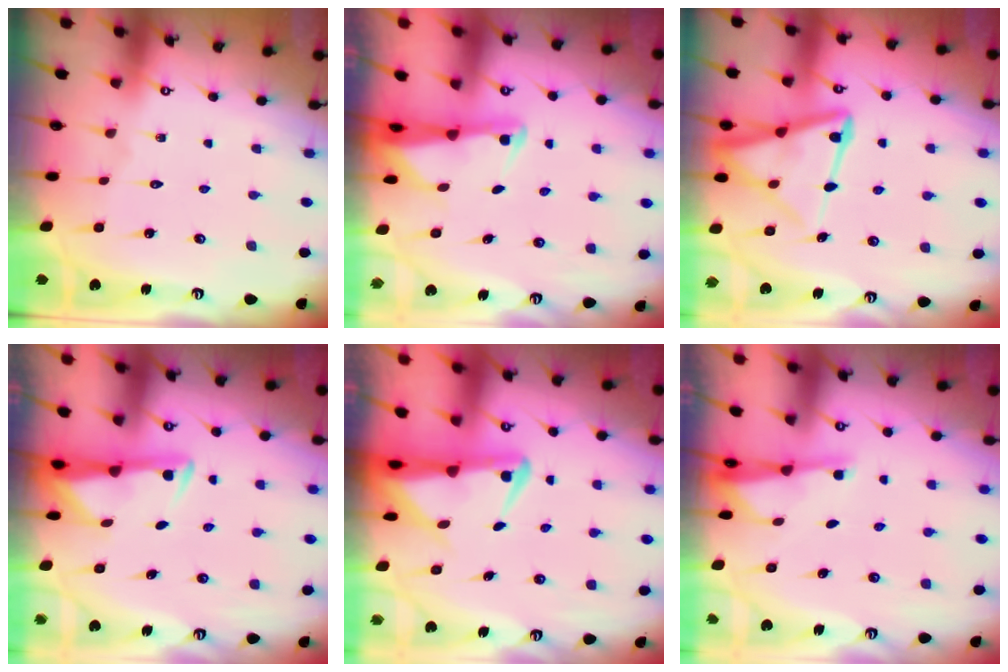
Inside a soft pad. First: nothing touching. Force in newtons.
{"total": 2.5, "press": 2.4, "slide": 0.5}
{"total": 13.6, "press": 13.5, "slide": 1.4}
{"total": 2.8, "press": 2.7, "slide": 0.5}
{"total": 4.7, "press": 4.5, "slide": 1.2}
{"total": 2.7, "press": 2.7, "slide": 0.5}